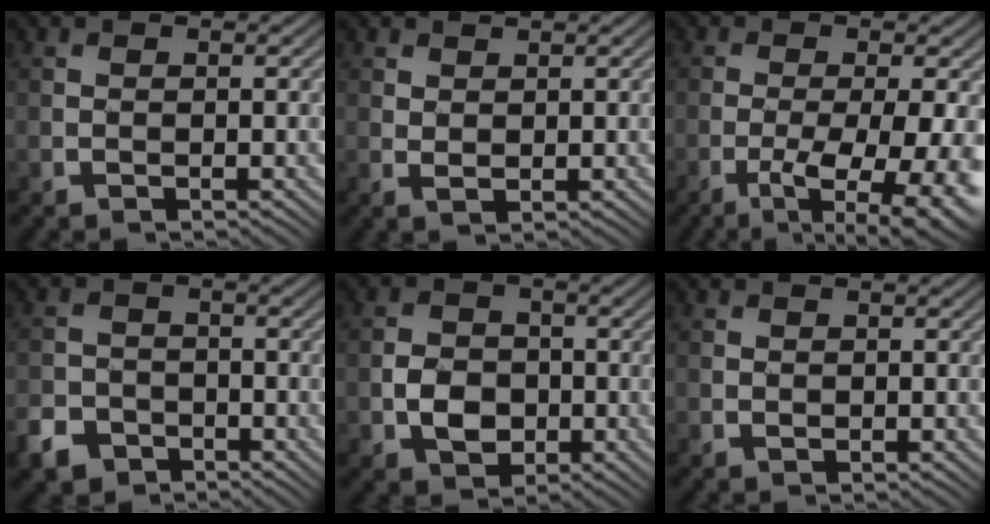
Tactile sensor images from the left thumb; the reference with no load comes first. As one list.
[{"total": 1.3, "force": [1.0, 0.5, 0.6], "torque": [-0.017, -0.004, 0.023]}, {"total": 10.1, "force": [-3.7, 3.2, 8.8], "torque": [-0.138, -0.011, -0.045]}, {"total": 4.6, "force": [-3.0, 3.1, 1.6], "torque": [-0.039, -0.006, -0.062]}, {"total": 4.3, "force": [-1.1, 3.5, 2.3], "torque": [-0.041, -0.003, -0.021]}, {"total": 0.0}]